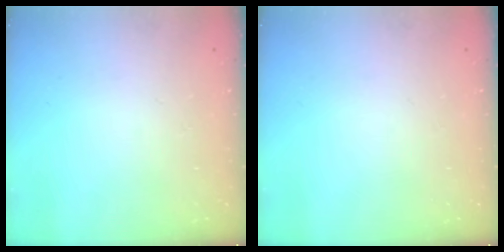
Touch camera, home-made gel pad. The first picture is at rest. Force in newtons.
{"total": 0.0}